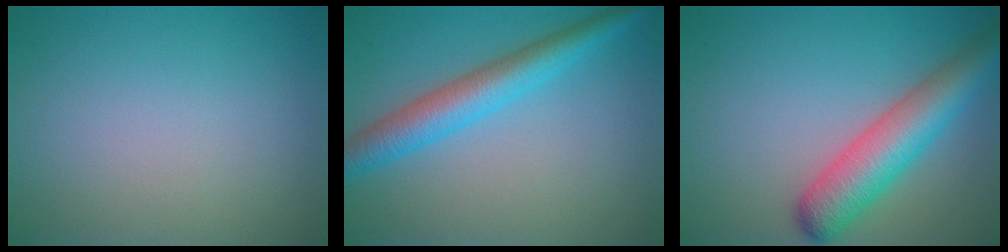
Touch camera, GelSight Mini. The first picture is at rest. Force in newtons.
{"total": 4.9, "press": 4.9, "slide": 0.1}
{"total": 6.5, "press": 6.5, "slide": 0.5}